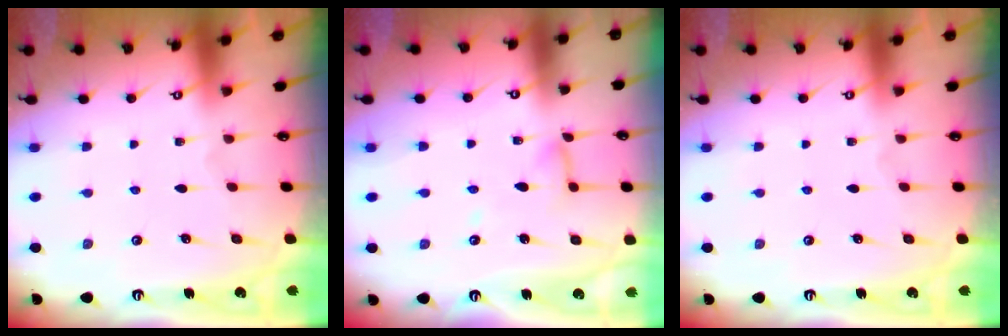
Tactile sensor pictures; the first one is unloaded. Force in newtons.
{"total": 6.4, "press": 6.3, "slide": 0.5}
{"total": 0.0}